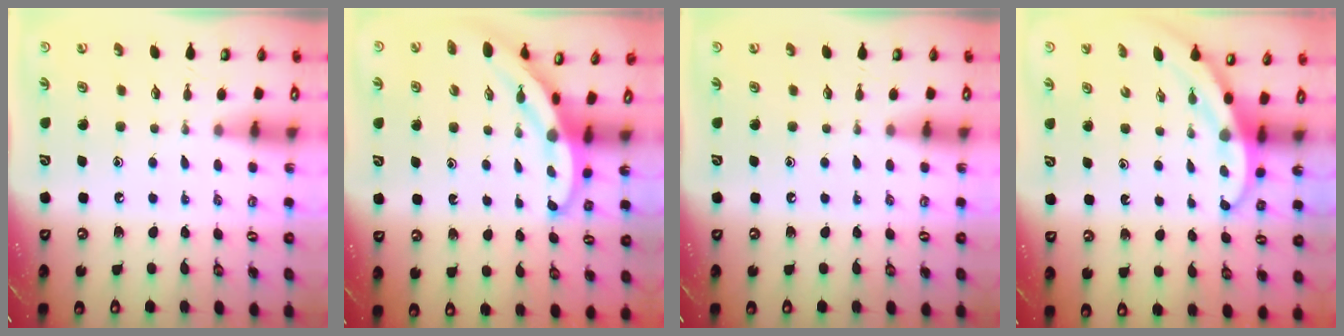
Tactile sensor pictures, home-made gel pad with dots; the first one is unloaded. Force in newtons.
{"total": 4.0, "press": 4.0, "slide": 0.1}
{"total": 0.0}
{"total": 3.2, "press": 3.2, "slide": 0.1}